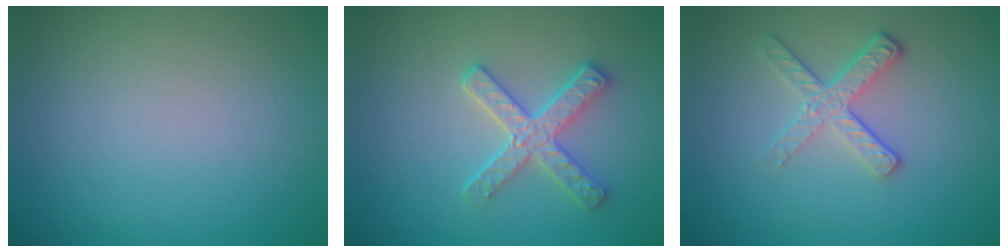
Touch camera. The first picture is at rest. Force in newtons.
{"total": 3.3, "press": 3.0, "slide": 1.3}
{"total": 3.2, "press": 2.5, "slide": 2.0}